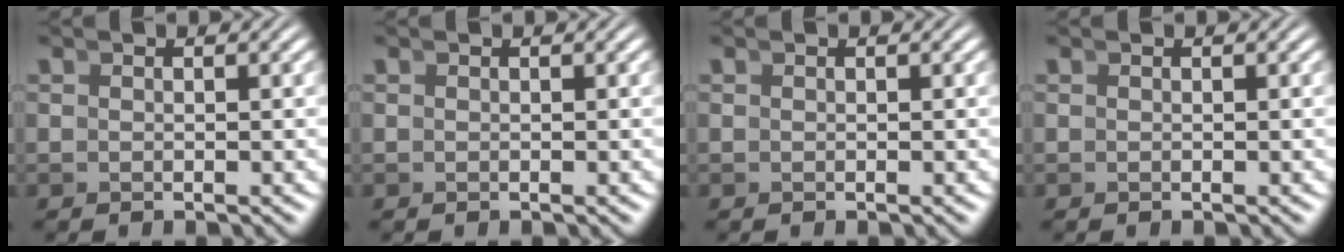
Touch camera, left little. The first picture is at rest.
{"total": 0.0}
{"total": 0.0}
{"total": 0.0}